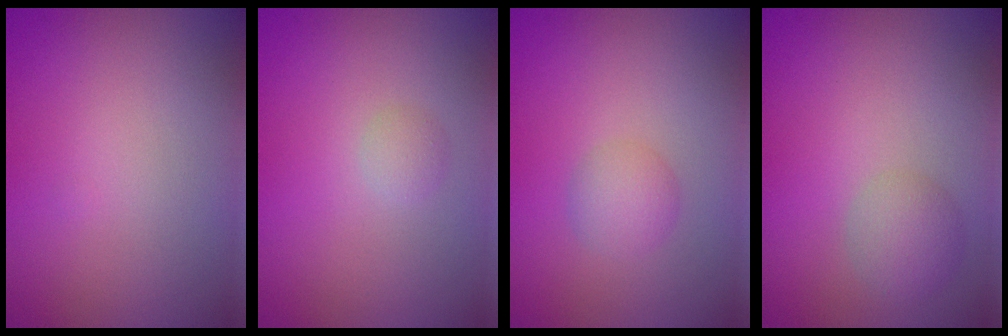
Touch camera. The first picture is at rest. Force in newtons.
{"total": 0.9, "press": 0.9, "slide": 0.0}
{"total": 1.9, "press": 1.9, "slide": 0.0}
{"total": 2.2, "press": 2.2, "slide": 0.0}